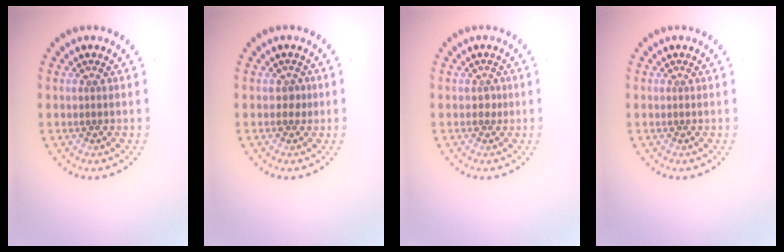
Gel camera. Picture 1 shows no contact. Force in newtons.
{"total": 0.9, "press": 0.7, "slide": 0.5}
{"total": 0.6, "press": 0.5, "slide": 0.3}
{"total": 0.0}